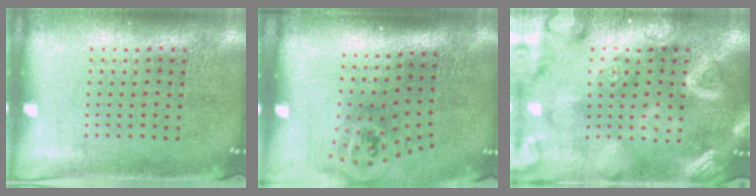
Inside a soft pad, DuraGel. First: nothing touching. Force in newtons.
{"total": 1.5, "press": 1.1, "slide": 1.0}
{"total": 5.5, "press": 5.5, "slide": 0.7}